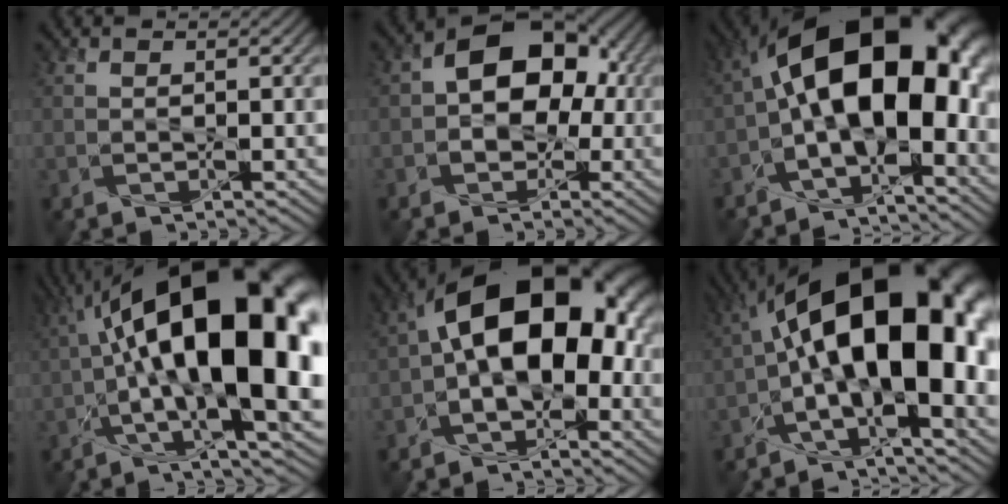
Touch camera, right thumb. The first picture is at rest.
{"total": 10.0, "force": [0.4, 7.2, 7.0], "torque": [-0.083, 0.009, -0.008]}
{"total": 19.3, "force": [-0.3, 10.6, 16.2], "torque": [-0.248, 0.005, -0.004]}
{"total": 21.1, "force": [1.0, 8.3, 19.4], "torque": [-0.305, 0.028, 0.004]}
{"total": 17.4, "force": [0.9, 10.3, 13.9], "torque": [-0.213, 0.013, 0.003]}
{"total": 19.8, "force": [0.0, 9.1, 17.5], "torque": [-0.268, 0.024, -0.004]}